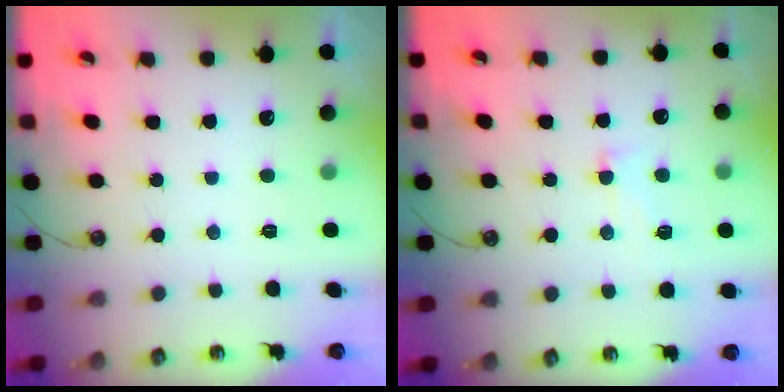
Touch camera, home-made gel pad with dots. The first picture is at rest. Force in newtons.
{"total": 4.1, "press": 4.0, "slide": 1.1}